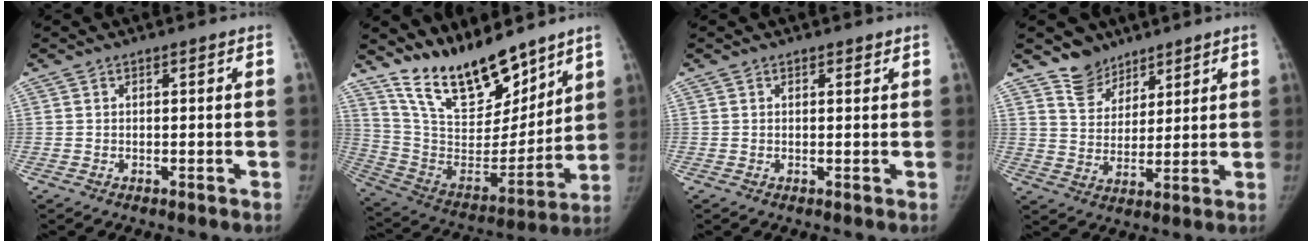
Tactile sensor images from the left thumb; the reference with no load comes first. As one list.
[{"total": 20.2, "force": [15.9, 7.5, 10.1], "torque": [-0.125, -0.097, 0.291]}, {"total": 0.8, "force": [0.7, 0.5, 0.3], "torque": [0.000, -0.005, 0.007]}, {"total": 7.2, "force": [5.6, 4.4, 0.9], "torque": [0.014, -0.047, 0.107]}]